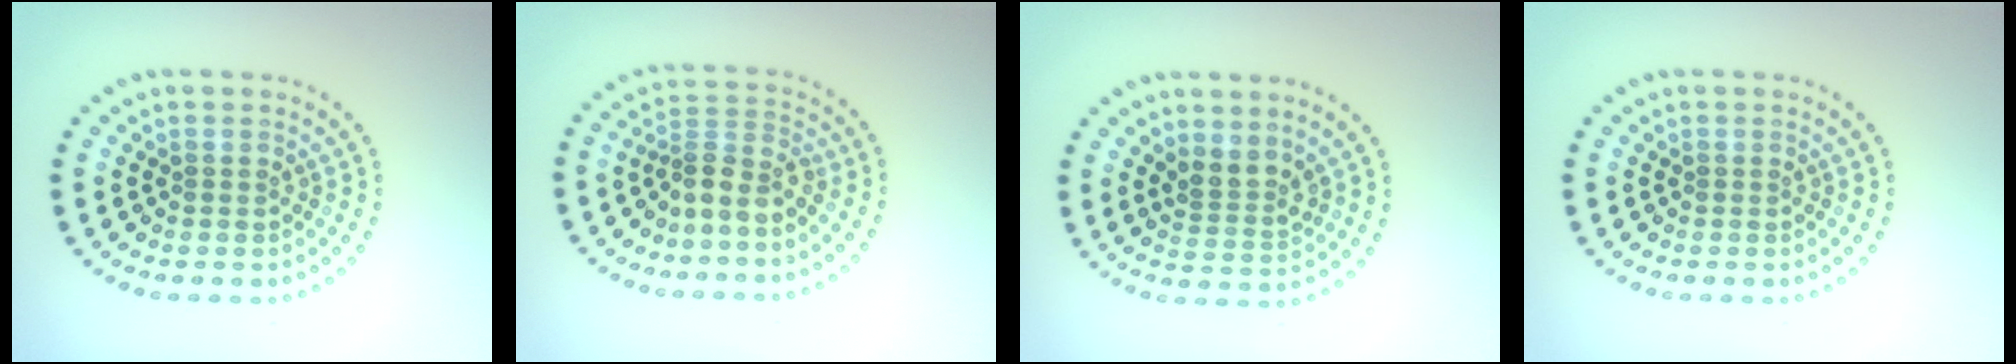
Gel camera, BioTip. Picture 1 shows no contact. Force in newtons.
{"total": 2.9, "press": 2.2, "slide": 1.9}
{"total": 2.4, "press": 1.8, "slide": 1.7}
{"total": 0.0}